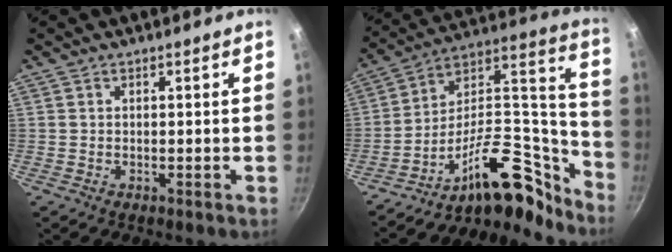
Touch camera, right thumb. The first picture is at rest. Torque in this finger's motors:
{"motor_torque": [0.66, 0.26, 0.88, -1.87, 0.05]}